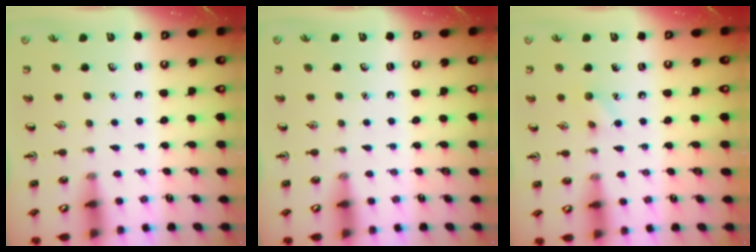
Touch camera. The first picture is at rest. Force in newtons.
{"total": 0.0}
{"total": 6.0, "press": 5.7, "slide": 1.9}